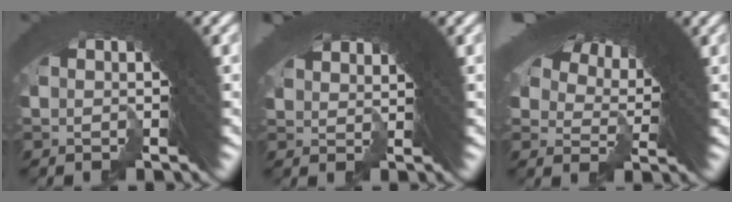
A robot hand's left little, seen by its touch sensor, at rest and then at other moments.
{"total": 0.8, "force": [0.8, 0.1, 0.0], "torque": [0.015, -0.016, 0.025]}
{"total": 5.4, "force": [2.7, 3.5, 3.1], "torque": [-0.049, -0.006, 0.050]}